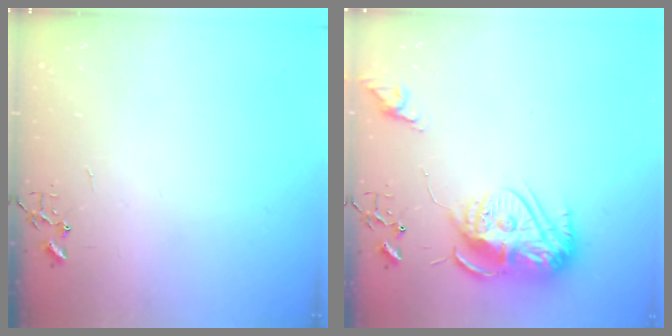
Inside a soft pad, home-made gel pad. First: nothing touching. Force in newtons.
{"total": 15.2, "press": 15.2, "slide": 1.4}